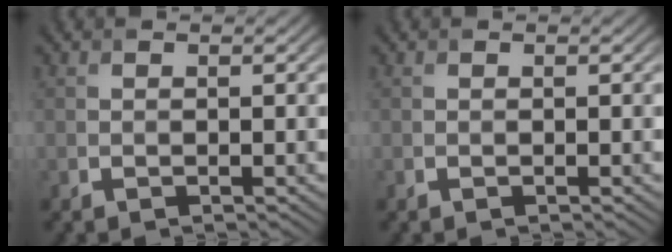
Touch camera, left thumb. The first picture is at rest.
{"total": 0.0}